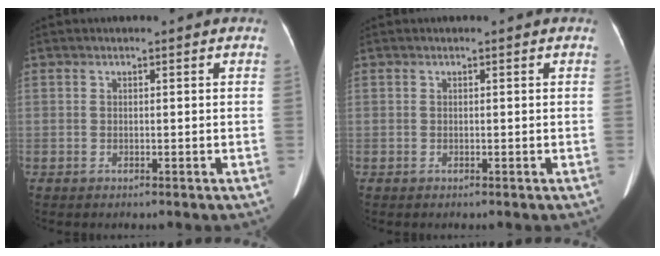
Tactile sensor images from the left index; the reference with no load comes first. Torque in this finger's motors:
{"motor_torque": [0.03, 0.04, 0.00, 0.00]}